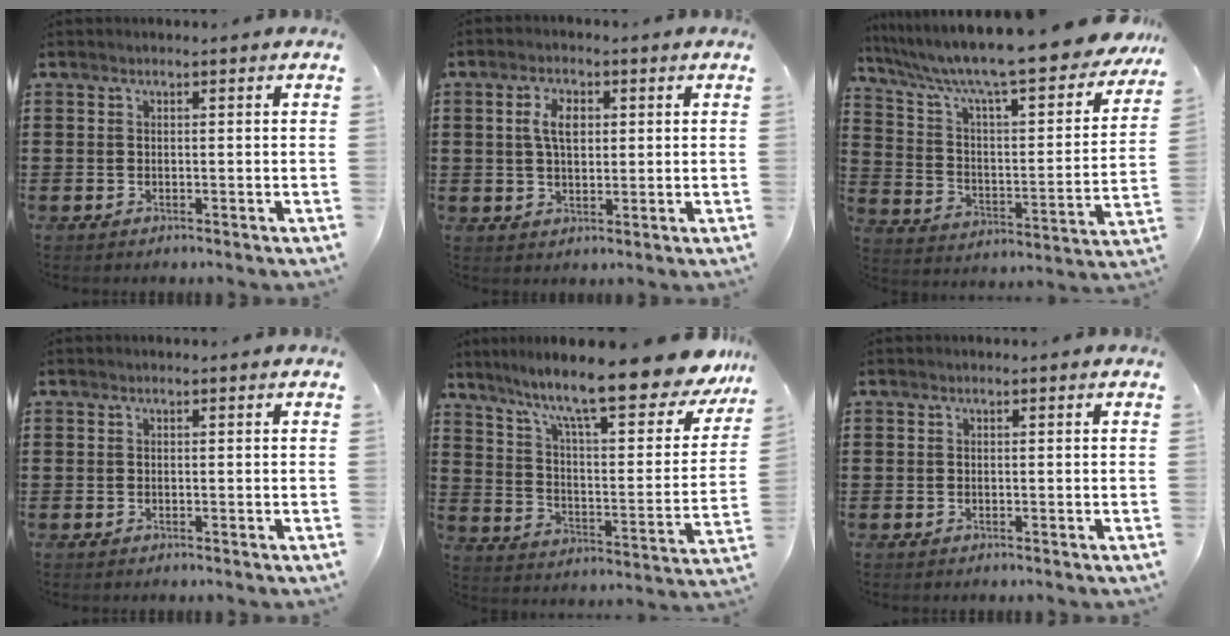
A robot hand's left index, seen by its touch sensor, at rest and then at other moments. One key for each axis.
{"total": 4.8, "fx": 1.3, "fy": 2.5, "fz": 3.9, "tx": -0.075, "ty": 0.010, "tz": 0.018}
{"total": 10.0, "fx": 8.4, "fy": 0.3, "fz": 5.4, "tx": -0.137, "ty": -0.065, "tz": 0.137}
{"total": 0.0}
{"total": 13.9, "fx": 10.9, "fy": 1.0, "fz": 8.5, "tx": -0.176, "ty": -0.074, "tz": 0.179}
{"total": 0.0}